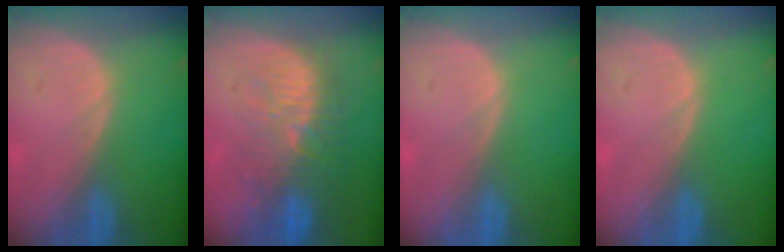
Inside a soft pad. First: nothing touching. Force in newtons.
{"total": 10.7, "press": 9.6, "slide": 4.8}
{"total": 0.0}
{"total": 0.0}